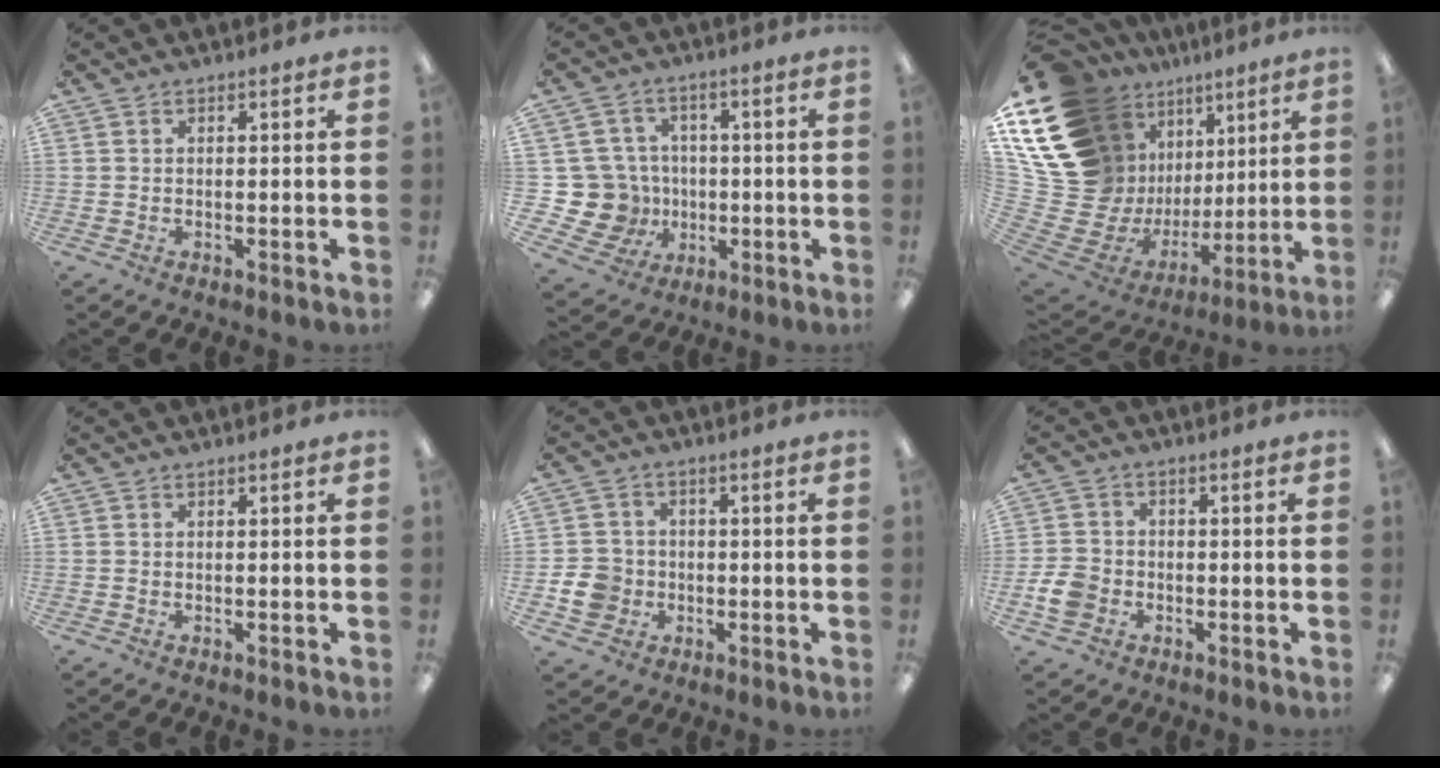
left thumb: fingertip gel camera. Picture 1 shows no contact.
{"total": 13.5, "force": [-2.0, 12.6, 4.6], "torque": [-0.129, 0.014, -0.024]}
{"total": 21.8, "force": [9.2, 15.8, 11.8], "torque": [-0.222, -0.112, 0.217]}
{"total": 0.0}
{"total": 6.8, "force": [-1.5, 6.1, 2.4], "torque": [-0.057, 0.012, -0.026]}
{"total": 5.8, "force": [-2.0, 4.7, 2.8], "torque": [-0.065, 0.010, -0.036]}